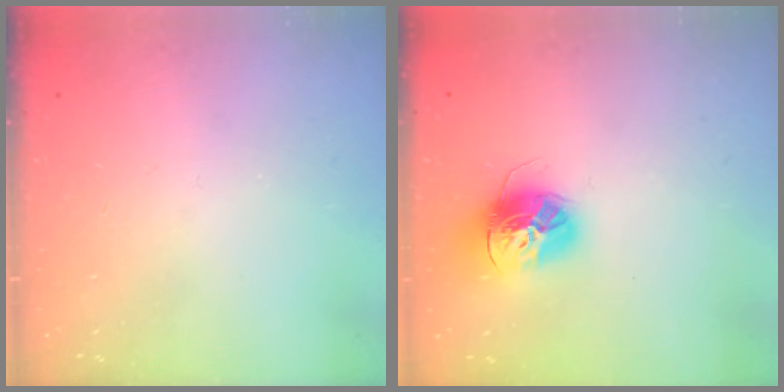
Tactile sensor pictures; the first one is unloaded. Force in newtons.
{"total": 14.6, "press": 14.5, "slide": 1.3}